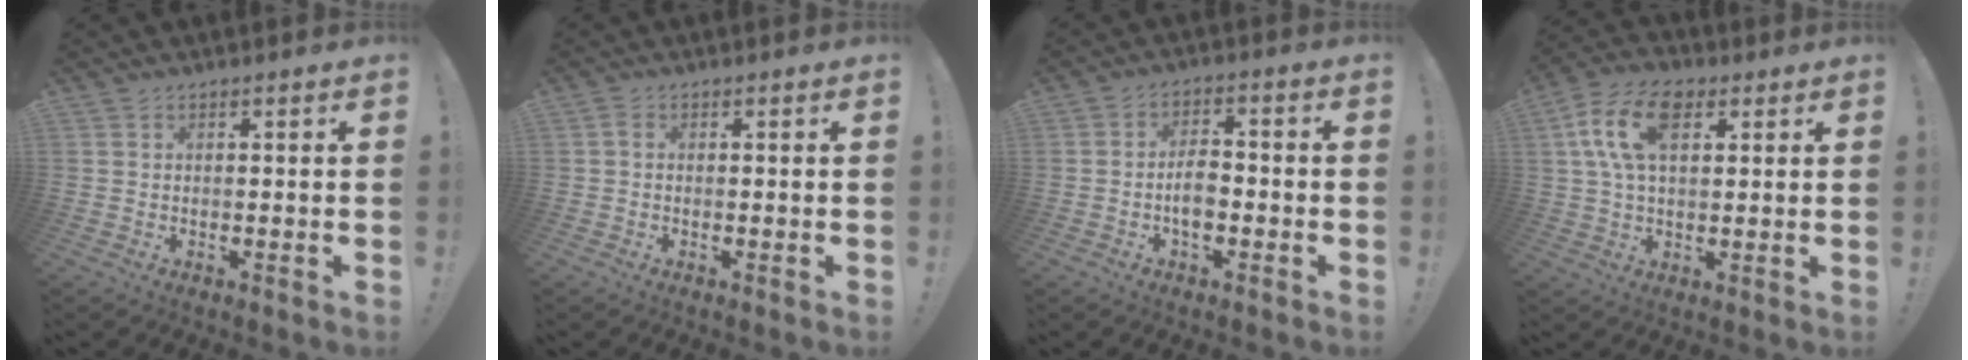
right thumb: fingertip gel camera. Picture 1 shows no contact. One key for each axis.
{"total": 0.9, "fx": -0.2, "fy": 0.4, "fz": 0.8, "tx": -0.015, "ty": 0.003, "tz": -0.004}
{"total": 6.1, "fx": -1.7, "fy": 3.6, "fz": 4.6, "tx": -0.070, "ty": 0.004, "tz": -0.034}
{"total": 14.0, "fx": 4.9, "fy": 8.2, "fz": 10.2, "tx": -0.186, "ty": 0.003, "tz": 0.092}